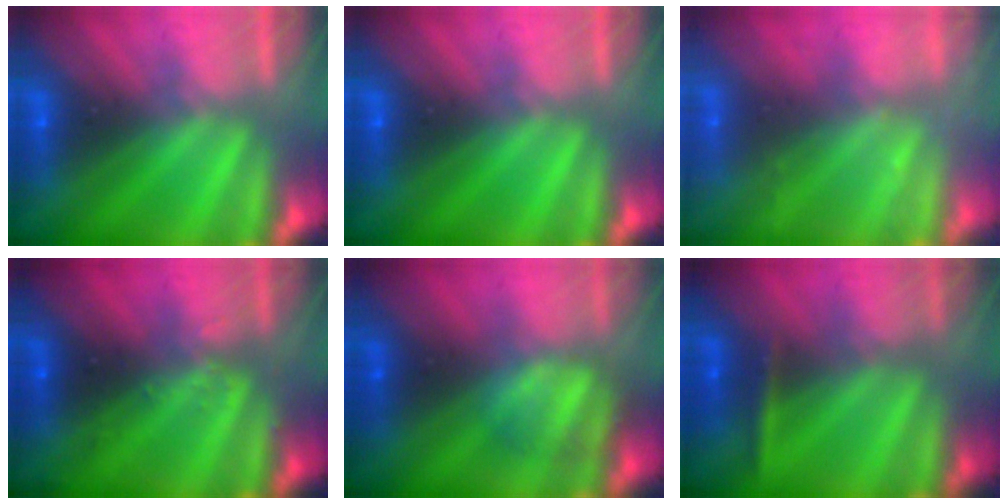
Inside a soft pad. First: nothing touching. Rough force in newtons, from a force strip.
{"total": 0.0}
{"total": 2.3}
{"total": 2.4}
{"total": 2.4}
{"total": 2.4}